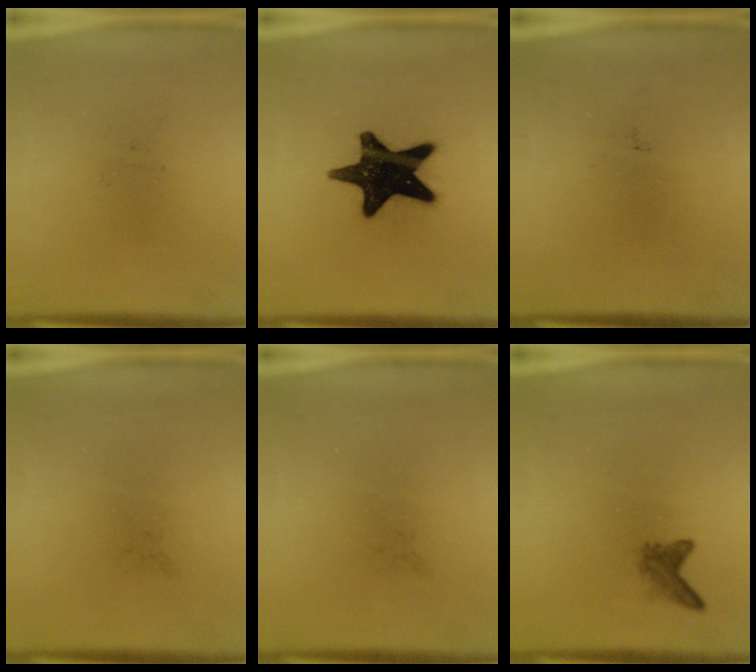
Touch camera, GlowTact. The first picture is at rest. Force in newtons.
{"total": 17.9}
{"total": 0.0}
{"total": 0.0}
{"total": 0.0}
{"total": 1.7}